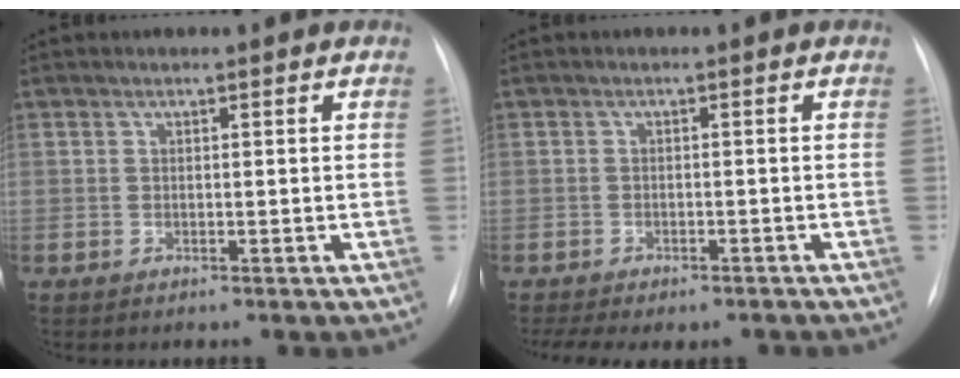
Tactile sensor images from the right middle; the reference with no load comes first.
{"total": 8.0, "force": [-6.4, 3.3, 3.5], "torque": [-0.051, 0.007, -0.084]}